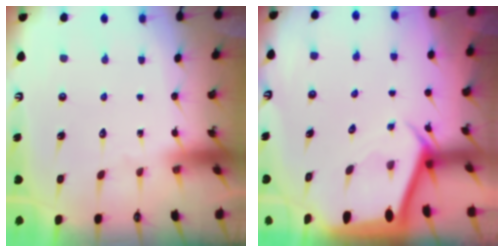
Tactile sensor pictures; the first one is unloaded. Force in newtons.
{"total": 2.3, "press": 2.3, "slide": 0.2}